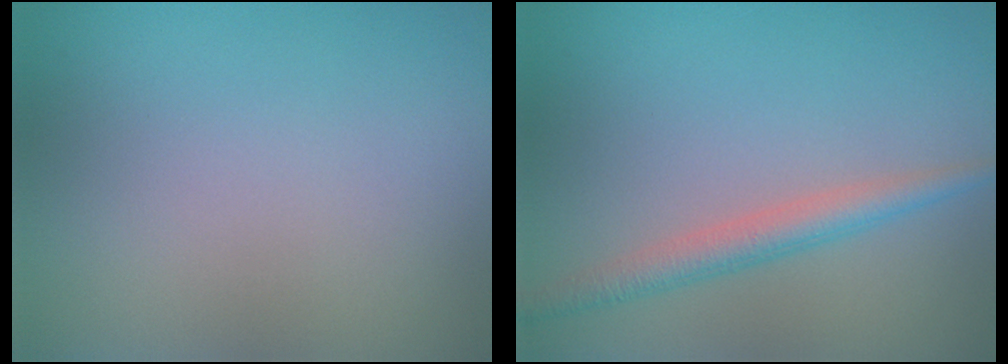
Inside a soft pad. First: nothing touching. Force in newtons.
{"total": 2.8, "press": 2.8, "slide": 0.1}